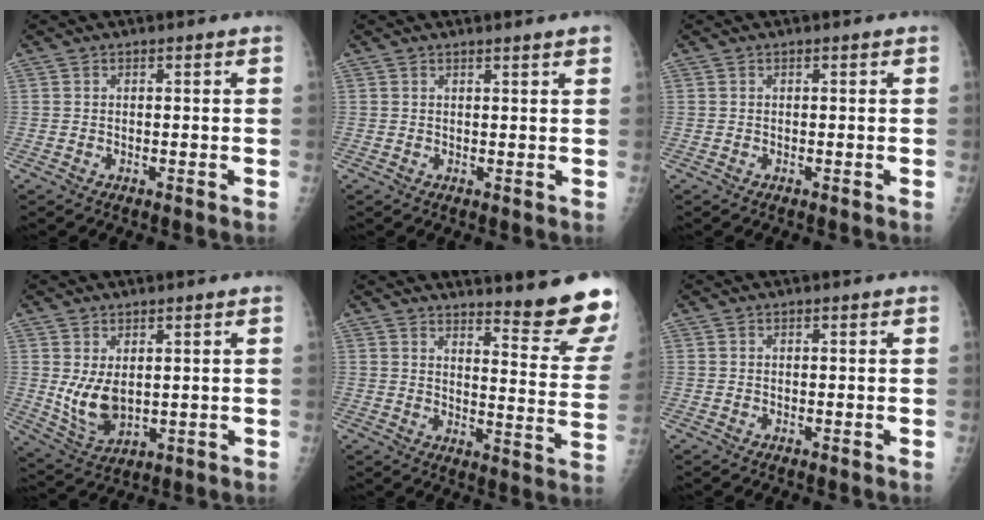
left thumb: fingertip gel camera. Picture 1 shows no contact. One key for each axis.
{"total": 1.9, "fx": 1.5, "fy": -0.1, "fz": 1.2, "tx": -0.011, "ty": -0.003, "tz": 0.021}
{"total": 0.0}
{"total": 7.2, "fx": 1.2, "fy": 4.3, "fz": 5.7, "tx": -0.097, "ty": -0.020, "tz": 0.041}
{"total": 14.7, "fx": 13.0, "fy": 0.7, "fz": 6.9, "tx": -0.070, "ty": -0.149, "tz": 0.158}
{"total": 0.0}